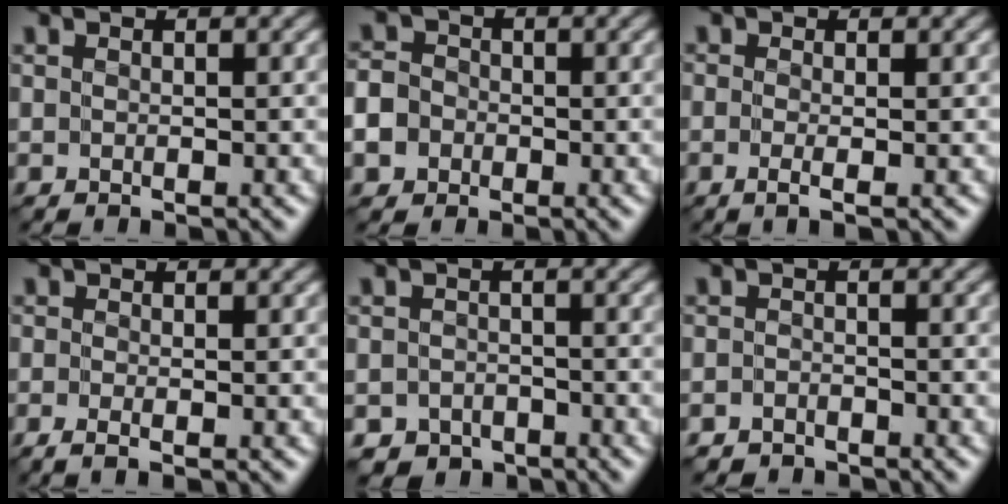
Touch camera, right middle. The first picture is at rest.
{"total": 6.4, "force": [-3.2, 5.4, 1.6], "torque": [-0.040, -0.016, -0.075]}
{"total": 1.2, "force": [-0.3, 0.1, 1.1], "torque": [-0.021, -0.004, -0.010]}
{"total": 1.2, "force": [-0.8, 0.2, 0.9], "torque": [-0.021, -0.003, -0.018]}
{"total": 3.3, "force": [-2.6, 2.0, 0.1], "torque": [0.017, 0.002, -0.044]}
{"total": 1.9, "force": [-1.8, 0.5, -0.4], "torque": [0.014, 0.002, -0.039]}